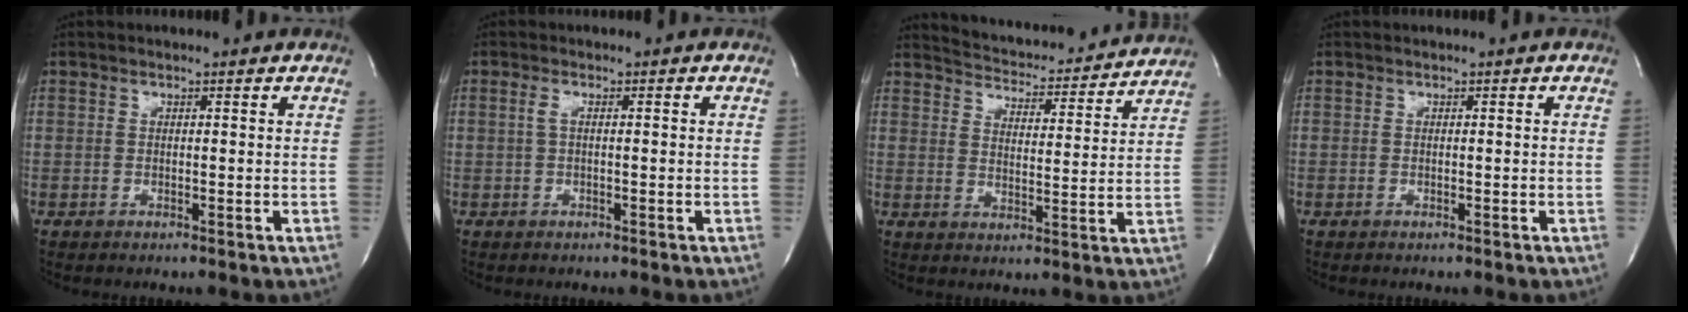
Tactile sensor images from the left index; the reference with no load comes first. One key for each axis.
{"total": 1.4, "fx": 0.1, "fy": 0.4, "fz": 1.3, "tx": -0.031, "ty": 0.003, "tz": 0.002}
{"total": 14.2, "fx": 13.8, "fy": 2.1, "fz": 2.8, "tx": -0.040, "ty": -0.010, "tz": 0.178}
{"total": 0.0}